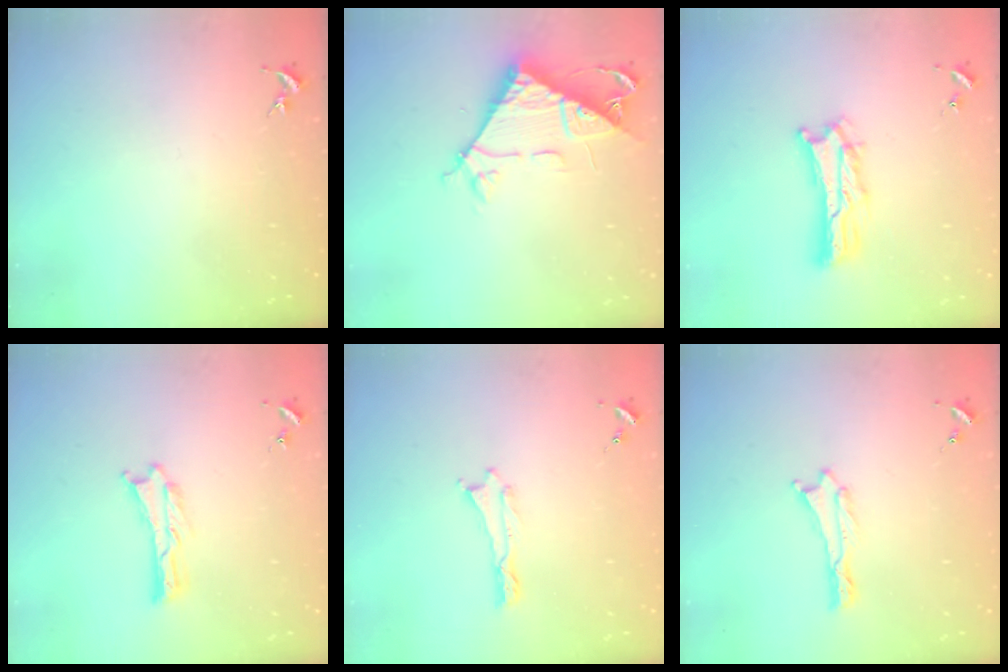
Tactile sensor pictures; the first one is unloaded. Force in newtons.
{"total": 8.5, "press": 8.4, "slide": 0.7}
{"total": 5.1, "press": 5.1, "slide": 0.5}
{"total": 0.0}
{"total": 0.0}
{"total": 0.0}